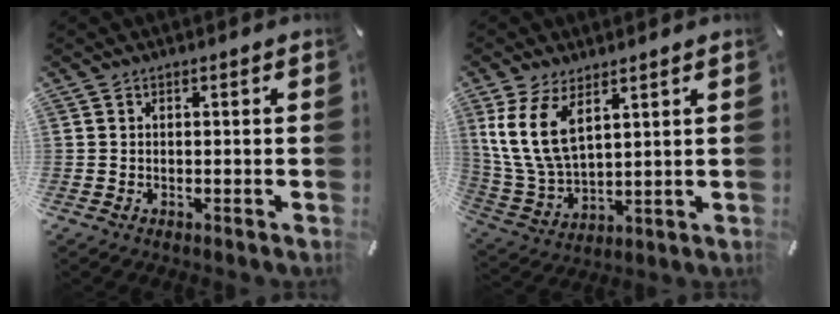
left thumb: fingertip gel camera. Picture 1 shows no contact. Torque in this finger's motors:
{"motor_torque": [0.77, 0.80, 1.41, -1.36, 0.48]}